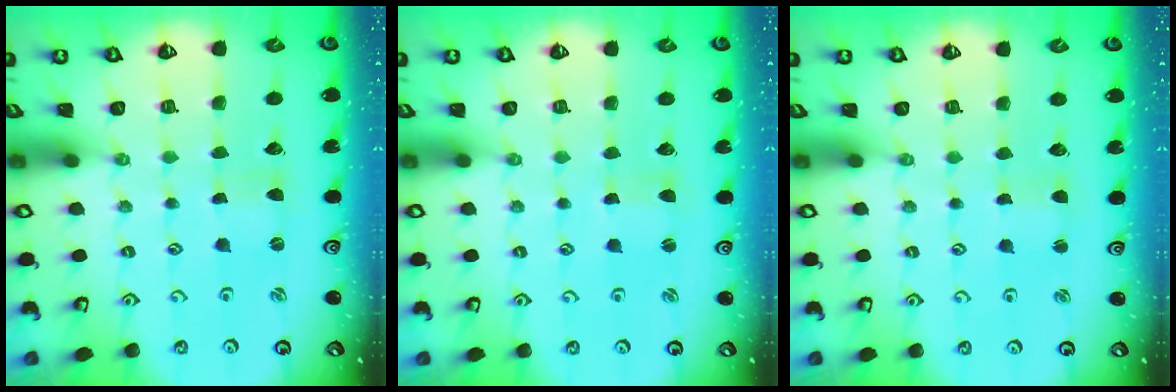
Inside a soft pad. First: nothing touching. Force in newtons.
{"total": 0.9, "press": 0.9, "slide": 0.2}
{"total": 2.3, "press": 2.3, "slide": 0.4}